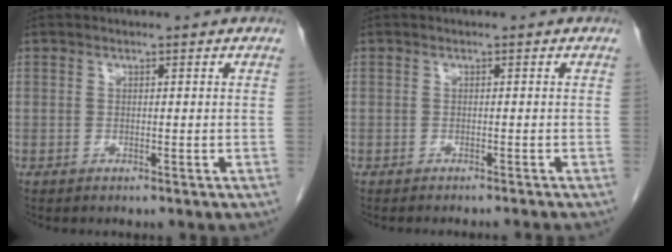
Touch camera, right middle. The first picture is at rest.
{"total": 4.3, "force": [-4.0, -0.3, 1.5], "torque": [-0.012, -0.007, -0.052]}